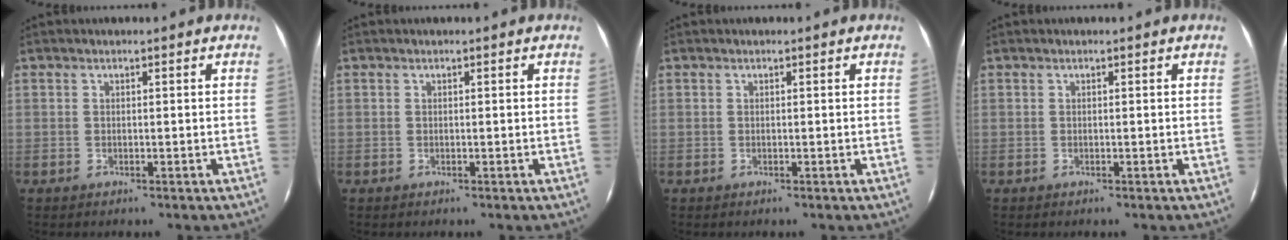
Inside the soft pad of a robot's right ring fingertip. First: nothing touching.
{"total": 0.0}
{"total": 0.0}
{"total": 0.0}